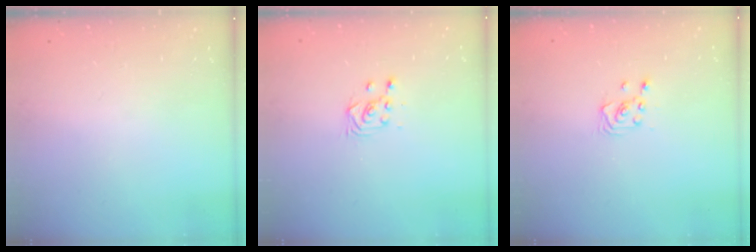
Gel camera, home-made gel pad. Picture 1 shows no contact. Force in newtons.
{"total": 4.1, "press": 4.0, "slide": 1.0}
{"total": 2.2, "press": 2.2, "slide": 0.3}